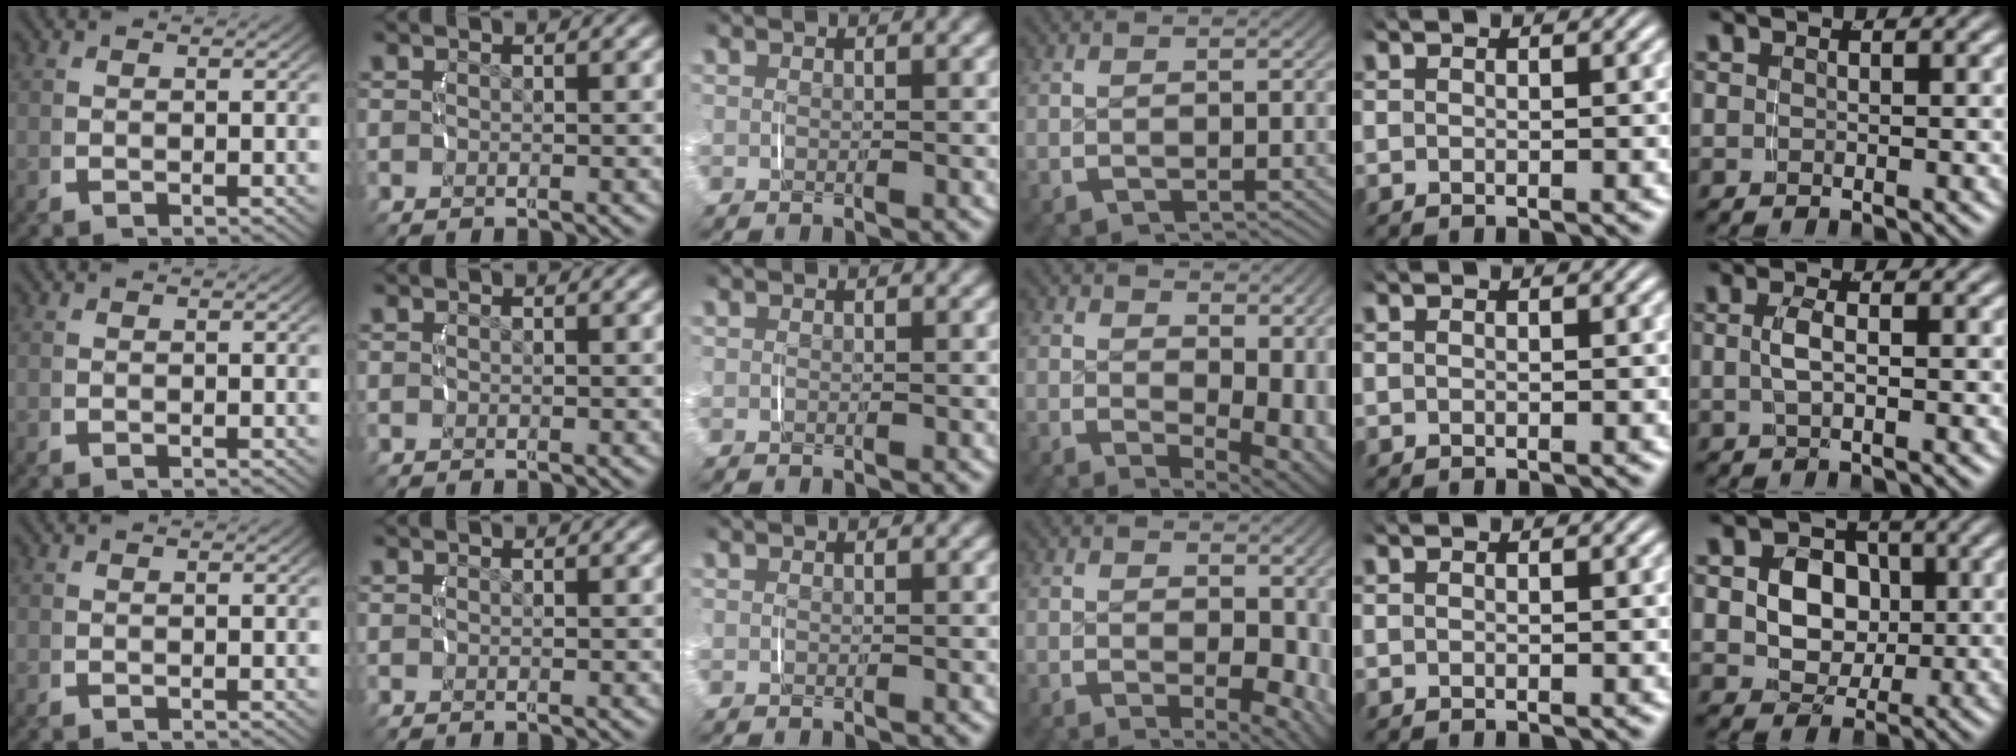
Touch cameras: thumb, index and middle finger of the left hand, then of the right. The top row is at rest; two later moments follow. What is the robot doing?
{"motion": "lift_and_place", "object": "glasses case"}